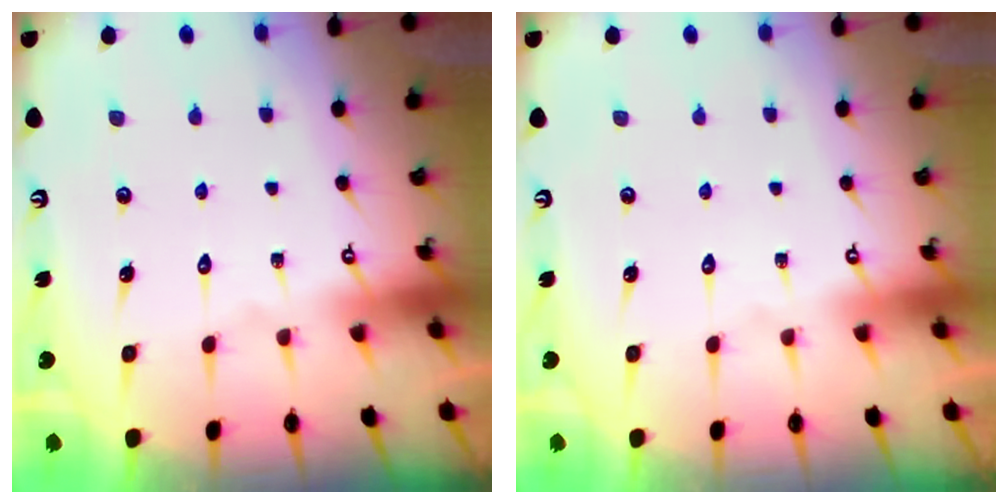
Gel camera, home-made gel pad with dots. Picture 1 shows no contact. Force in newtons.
{"total": 0.0}